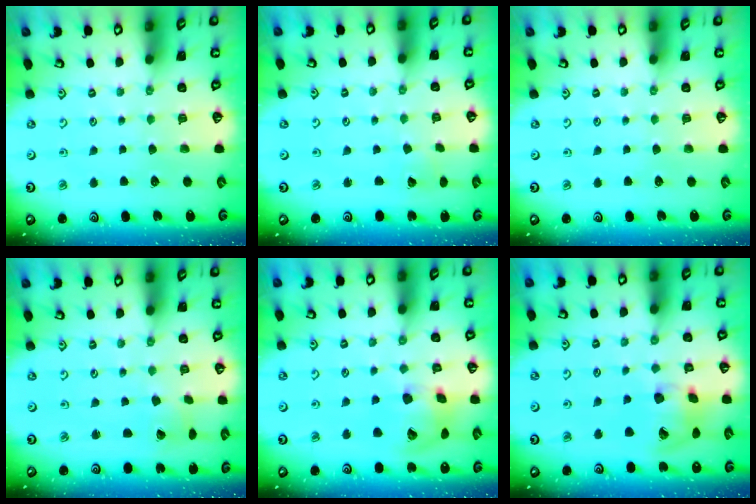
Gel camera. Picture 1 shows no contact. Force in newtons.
{"total": 2.3, "press": 2.3, "slide": 0.3}
{"total": 0.0}
{"total": 3.5, "press": 3.5, "slide": 0.4}
{"total": 14.9, "press": 14.7, "slide": 2.4}
{"total": 15.6, "press": 15.4, "slide": 2.4}